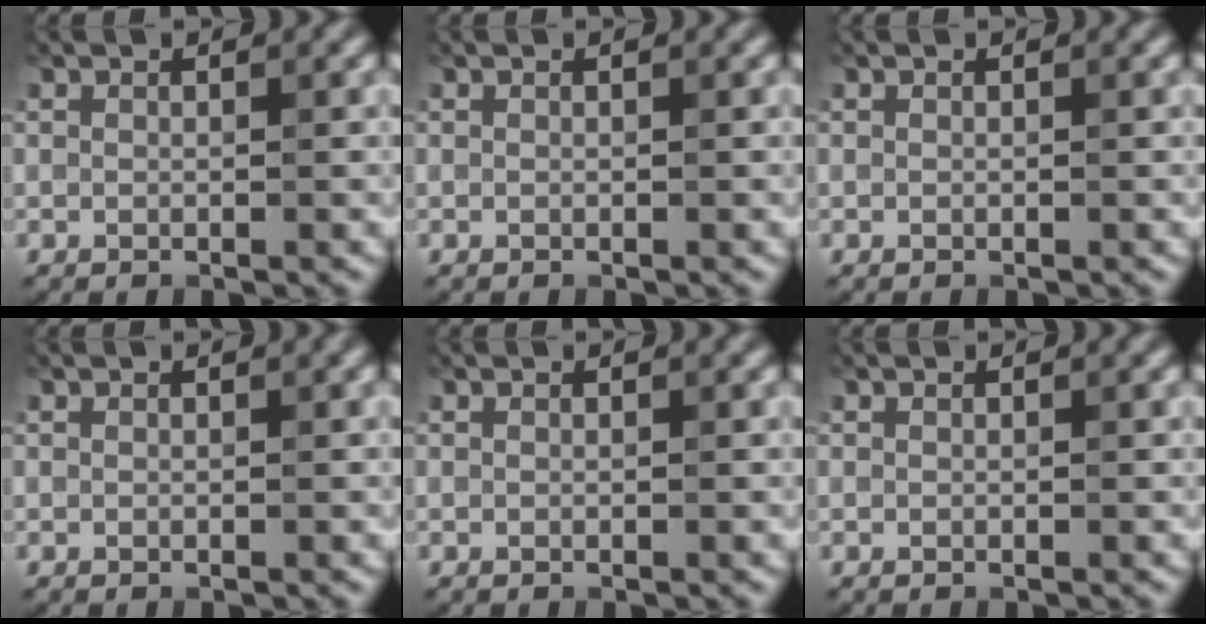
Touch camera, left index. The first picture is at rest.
{"total": 0.0}
{"total": 0.0}
{"total": 0.0}
{"total": 0.0}
{"total": 0.0}